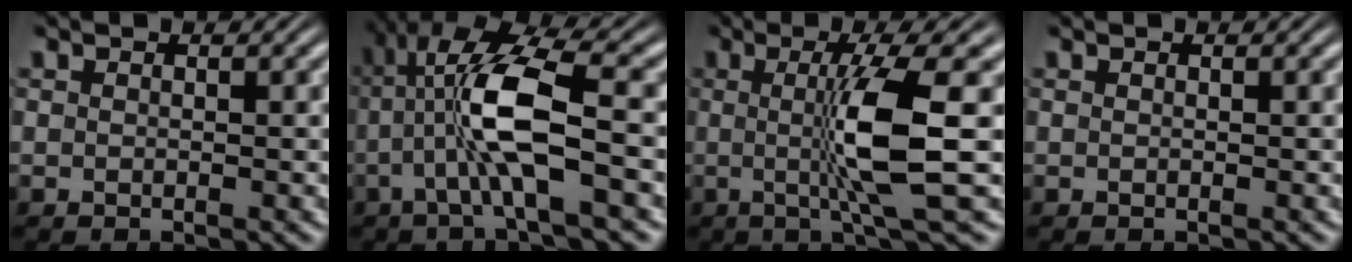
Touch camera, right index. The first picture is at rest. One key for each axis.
{"total": 6.9, "fx": 0.7, "fy": 2.5, "fz": 6.4, "tx": -0.128, "ty": -0.004, "tz": 0.012}
{"total": 6.5, "fx": 0.4, "fy": 0.0, "fz": 6.5, "tx": -0.118, "ty": -0.006, "tz": 0.011}
{"total": 0.0}